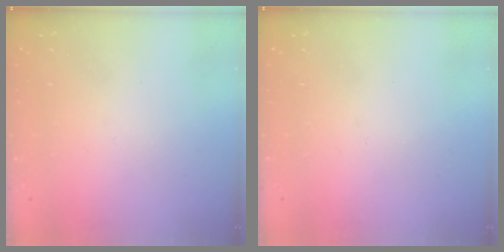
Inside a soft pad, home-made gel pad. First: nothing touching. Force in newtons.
{"total": 0.0}